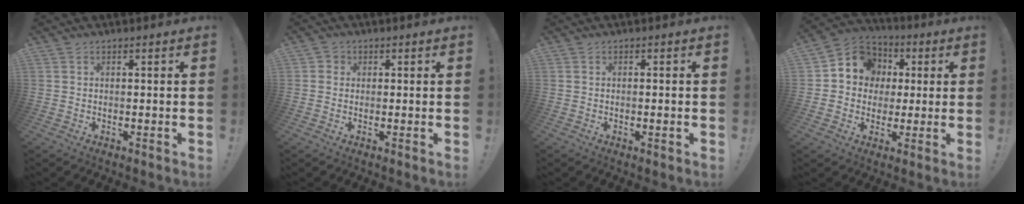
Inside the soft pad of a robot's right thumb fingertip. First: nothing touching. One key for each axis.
{"total": 1.9, "fx": 0.0, "fy": 1.7, "fz": 0.7, "tx": -0.014, "ty": 0.005, "tz": 0.001}
{"total": 1.2, "fx": -0.4, "fy": 0.1, "fz": 1.1, "tx": -0.010, "ty": -0.002, "tz": -0.008}
{"total": 10.5, "fx": 1.6, "fy": 9.6, "fz": 3.9, "tx": -0.053, "ty": 0.003, "tz": 0.036}